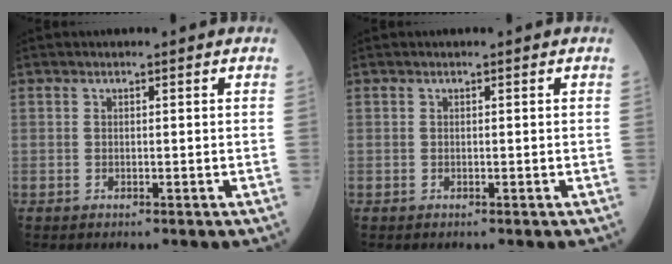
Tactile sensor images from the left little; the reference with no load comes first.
{"total": 0.0}